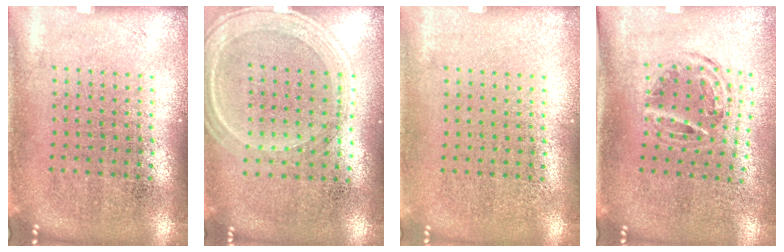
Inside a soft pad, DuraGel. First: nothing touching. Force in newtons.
{"total": 1.0, "press": 0.9, "slide": 0.3}
{"total": 0.0}
{"total": 0.9, "press": 0.9, "slide": 0.1}